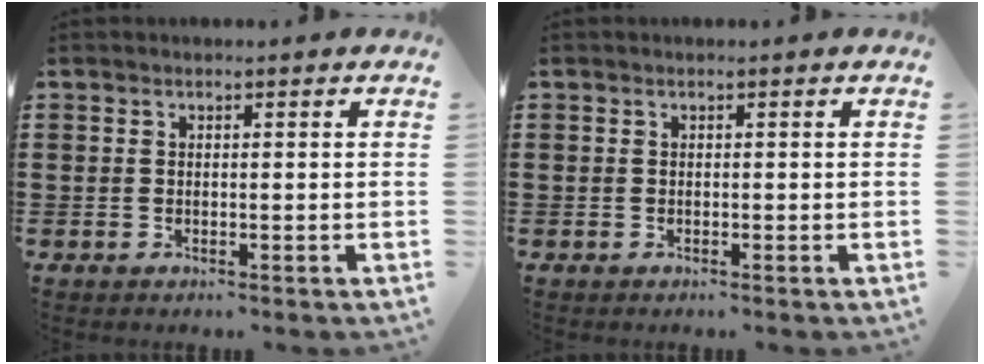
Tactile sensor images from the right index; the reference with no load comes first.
{"total": 0.0}